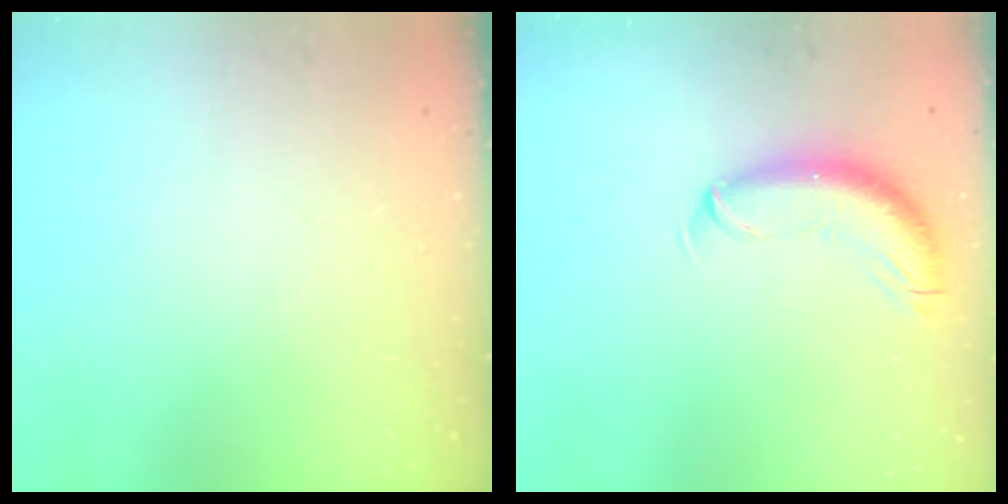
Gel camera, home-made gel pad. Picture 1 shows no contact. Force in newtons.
{"total": 10.6, "press": 10.4, "slide": 2.2}